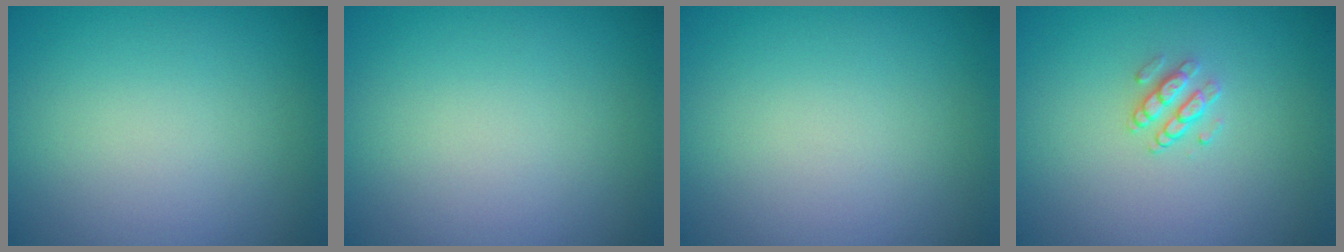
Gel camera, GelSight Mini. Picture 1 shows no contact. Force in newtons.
{"total": 0.0}
{"total": 0.0}
{"total": 1.5, "press": 1.1, "slide": 1.0}